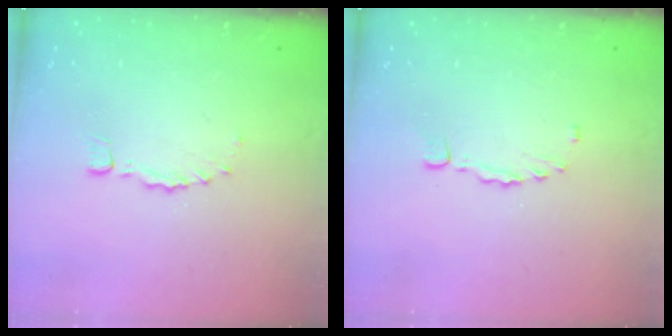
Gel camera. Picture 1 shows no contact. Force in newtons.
{"total": 1.4, "press": 1.3, "slide": 0.3}